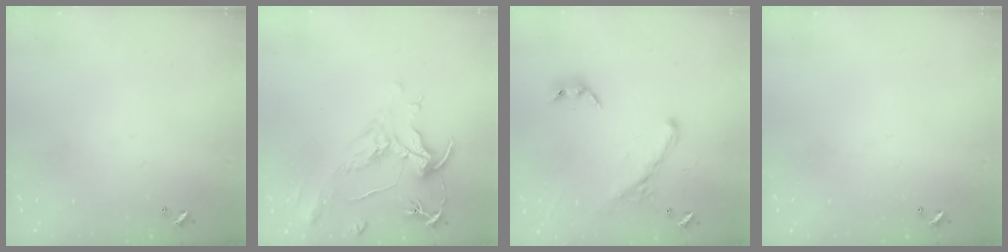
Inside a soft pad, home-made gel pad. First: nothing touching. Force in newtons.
{"total": 2.2, "press": 1.7, "slide": 1.4}
{"total": 2.6, "press": 2.3, "slide": 1.3}
{"total": 0.0}